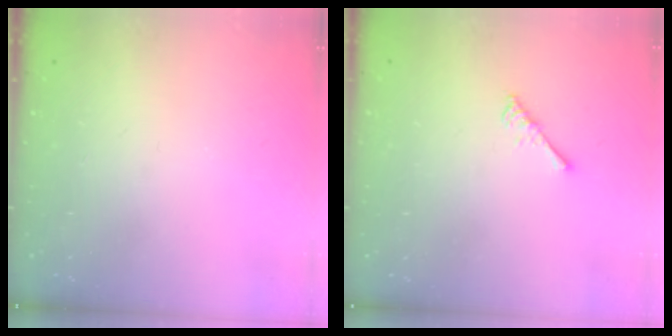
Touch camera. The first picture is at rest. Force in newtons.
{"total": 2.7, "press": 2.6, "slide": 0.5}